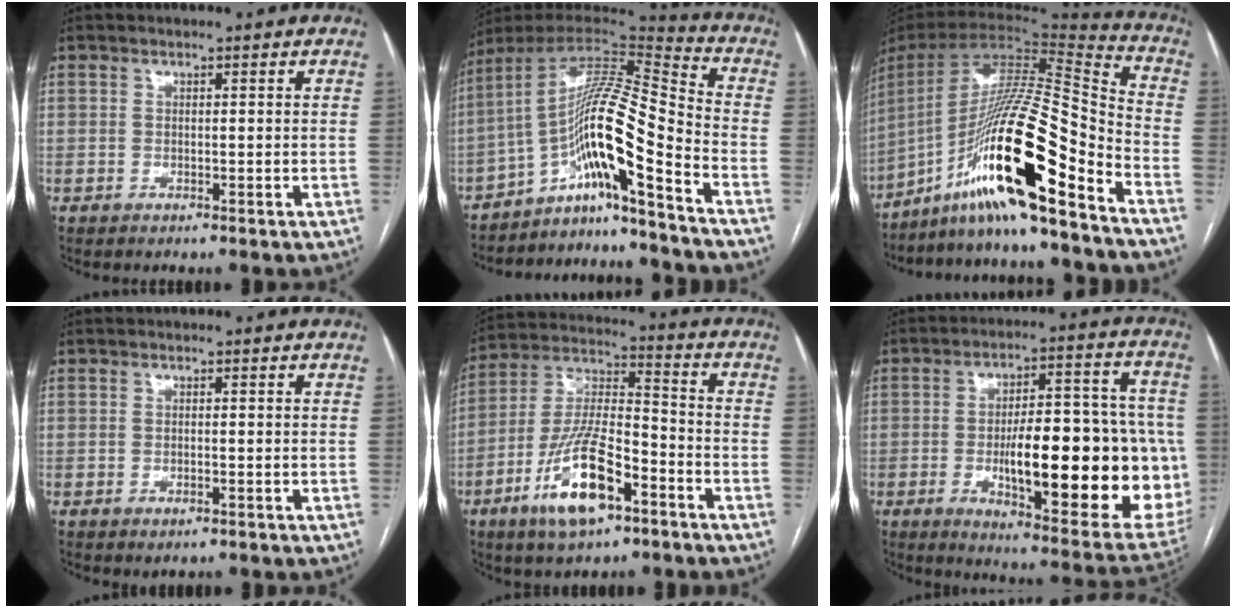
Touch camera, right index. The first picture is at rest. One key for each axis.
{"total": 14.7, "fx": -9.0, "fy": -1.1, "fz": 11.6, "tx": -0.202, "ty": 0.024, "tz": -0.156}
{"total": 23.5, "fx": -14.6, "fy": 0.4, "fz": 18.4, "tx": -0.342, "ty": -0.002, "tz": -0.263}
{"total": 1.1, "fx": -0.5, "fy": 0.4, "fz": 0.9, "tx": -0.018, "ty": -0.003, "tz": -0.002}
{"total": 15.0, "fx": -7.6, "fy": 4.5, "fz": 12.1, "tx": -0.246, "ty": -0.001, "tz": -0.134}
{"total": 26.0, "fx": -3.9, "fy": 6.8, "fz": 24.8, "tx": -0.292, "ty": 0.011, "tz": -0.037}